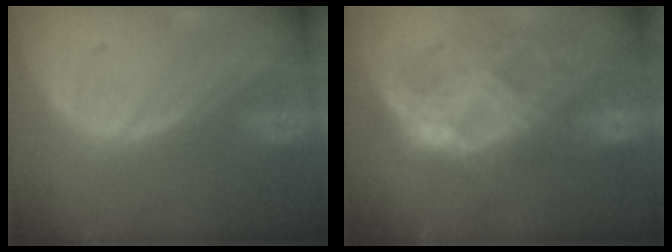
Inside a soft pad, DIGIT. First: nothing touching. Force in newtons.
{"total": 9.7, "press": 8.9, "slide": 3.9}